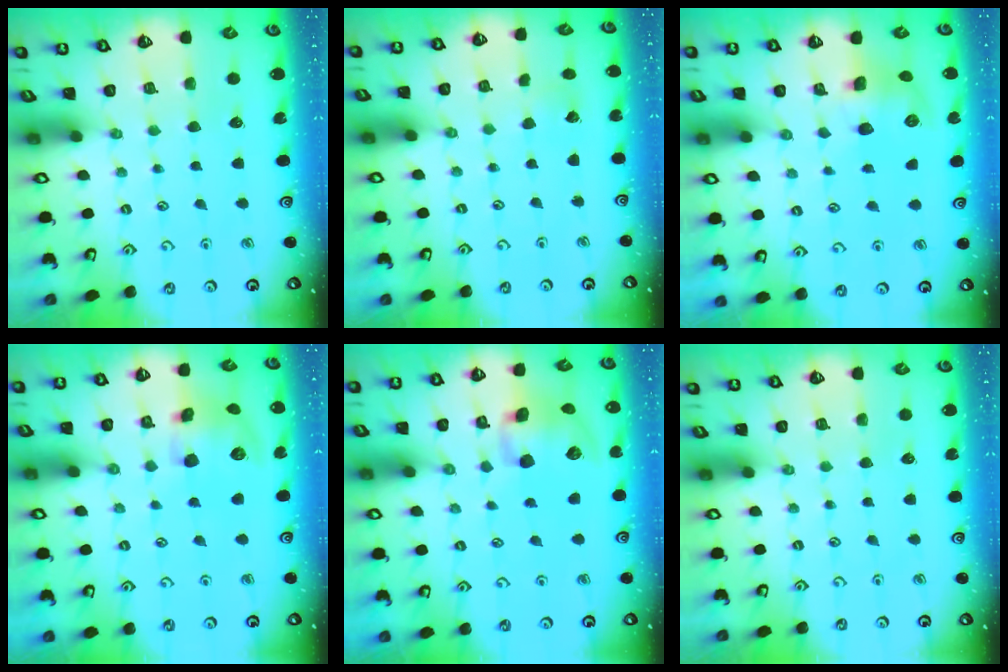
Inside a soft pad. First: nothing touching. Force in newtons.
{"total": 2.8, "press": 2.8, "slide": 0.2}
{"total": 8.4, "press": 8.4, "slide": 0.4}
{"total": 11.6, "press": 11.5, "slide": 1.8}
{"total": 12.4, "press": 12.3, "slide": 1.7}
{"total": 0.0}